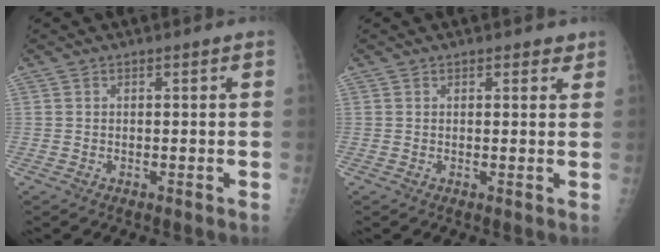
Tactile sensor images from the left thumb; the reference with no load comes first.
{"total": 1.7, "force": [1.2, 0.9, 0.7], "torque": [0.008, -0.005, 0.010]}